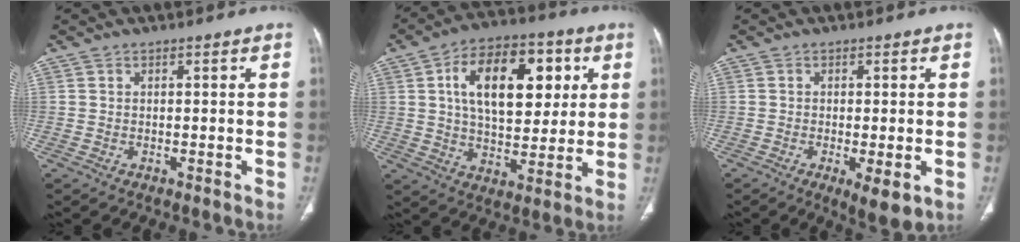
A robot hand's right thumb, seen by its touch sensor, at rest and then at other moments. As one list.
[{"total": 19.1, "force": [5.0, 10.9, 14.8], "torque": [-0.195, 0.002, 0.078]}, {"total": 5.3, "force": [-1.7, 1.5, 4.8], "torque": [-0.079, -0.016, -0.024]}]